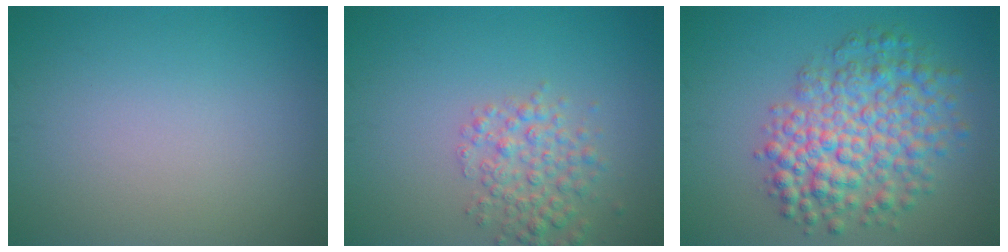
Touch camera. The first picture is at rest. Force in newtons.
{"total": 3.4, "press": 3.4, "slide": 0.1}
{"total": 7.4, "press": 7.4, "slide": 0.2}